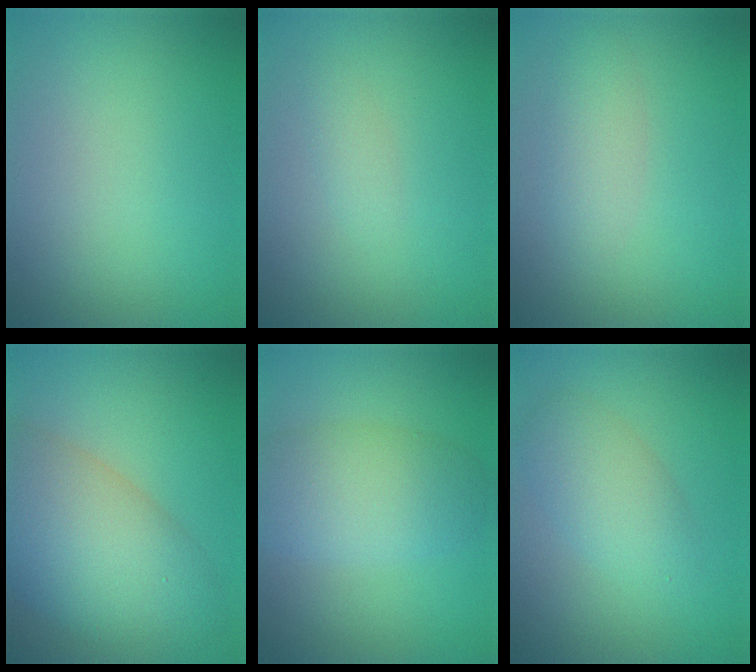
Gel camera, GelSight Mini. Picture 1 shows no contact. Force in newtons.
{"total": 1.0, "press": 1.0, "slide": 0.1}
{"total": 2.3, "press": 2.3, "slide": 0.1}
{"total": 8.7, "press": 8.7, "slide": 0.2}
{"total": 5.1, "press": 5.0, "slide": 0.3}
{"total": 3.2, "press": 3.2, "slide": 0.0}